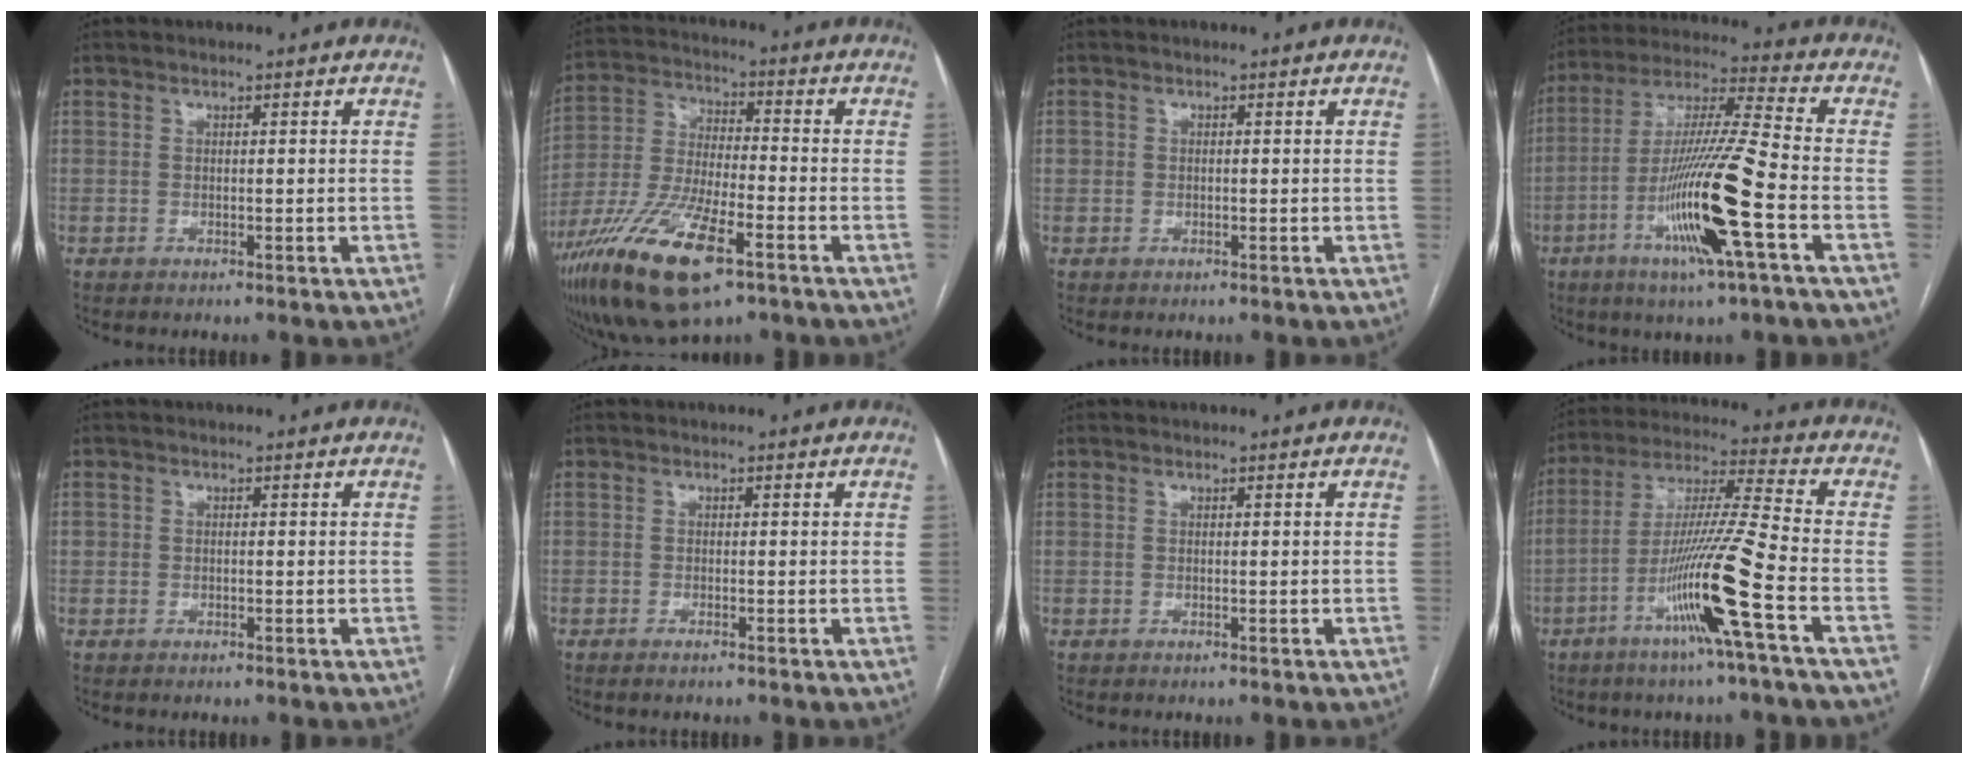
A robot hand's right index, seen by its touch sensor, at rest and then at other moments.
{"total": 17.7, "force": [-9.6, 4.8, 14.1], "torque": [-0.302, -0.030, -0.173]}
{"total": 0.8, "force": [0.0, 0.8, 0.3], "torque": [0.000, 0.008, 0.000]}
{"total": 16.9, "force": [-5.9, -0.3, 15.8], "torque": [-0.310, -0.012, -0.112]}
{"total": 0.8, "force": [-0.1, 0.7, 0.3], "torque": [-0.001, 0.007, 0.000]}
{"total": 0.8, "force": [-0.7, 0.0, 0.5], "torque": [-0.010, -0.001, -0.011]}
{"total": 0.0}
{"total": 14.8, "force": [-6.1, -1.8, 13.3], "torque": [-0.256, -0.009, -0.117]}